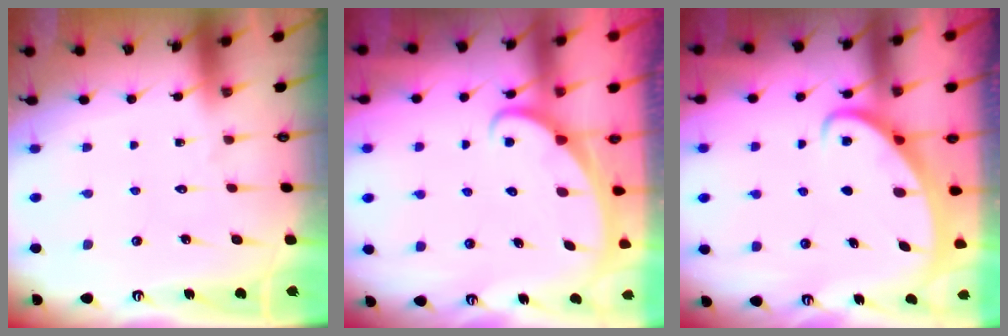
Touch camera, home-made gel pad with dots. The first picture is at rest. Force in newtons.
{"total": 2.5, "press": 2.5, "slide": 0.3}
{"total": 2.5, "press": 2.5, "slide": 0.3}